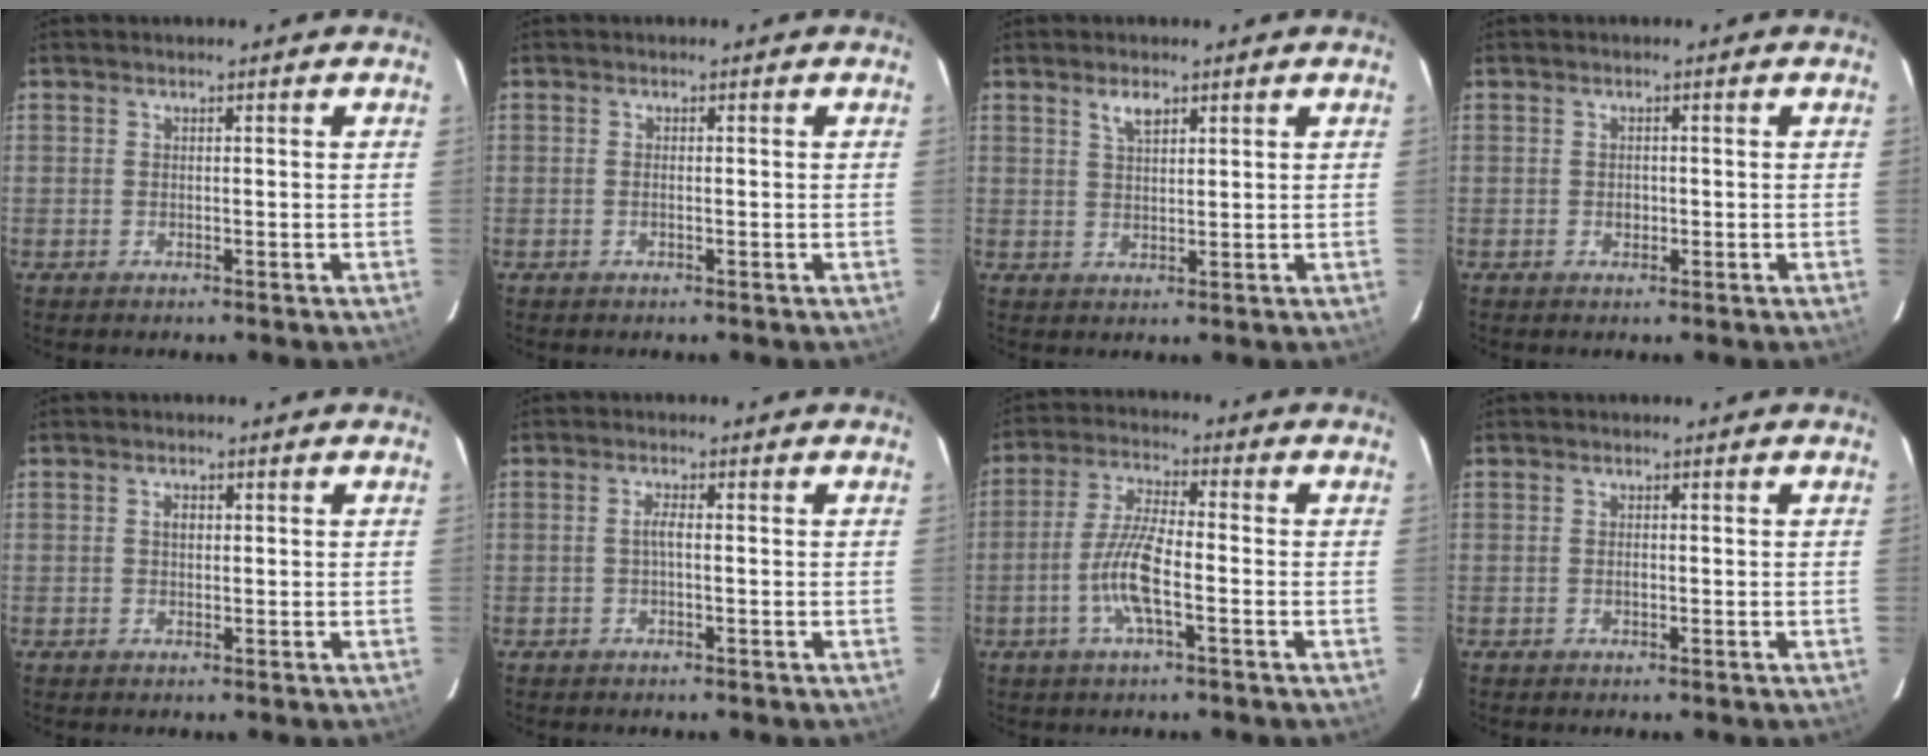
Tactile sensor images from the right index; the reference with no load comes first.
{"total": 0.6, "force": [-0.2, 0.1, 0.5], "torque": [-0.012, 0.000, -0.004]}
{"total": 3.0, "force": [1.9, 1.3, 2.0], "torque": [-0.036, 0.004, 0.037]}
{"total": 1.2, "force": [-0.3, 1.0, 0.4], "torque": [-0.006, 0.001, -0.002]}
{"total": 1.3, "force": [0.2, 1.0, 0.8], "torque": [-0.014, 0.005, 0.003]}
{"total": 1.5, "force": [-0.3, 0.1, 1.5], "torque": [-0.029, 0.004, -0.007]}
{"total": 8.4, "force": [-2.9, 1.5, 7.8], "torque": [-0.163, 0.000, -0.060]}
{"total": 0.5, "force": [-0.2, 0.4, 0.2], "torque": [-0.004, 0.000, -0.002]}